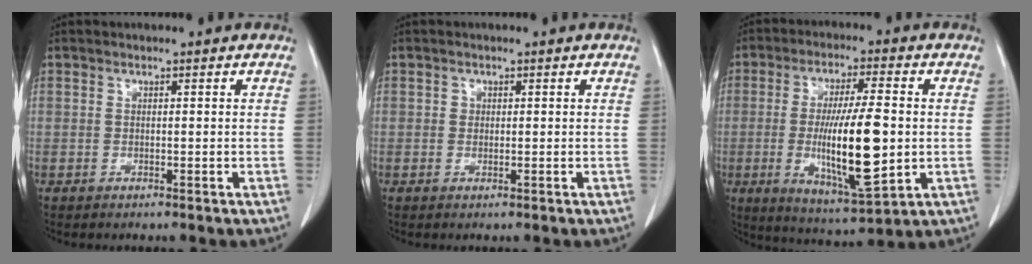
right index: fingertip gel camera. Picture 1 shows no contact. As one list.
[{"total": 0.5, "force": [0.1, 0.5, 0.1], "torque": [0.002, 0.002, 0.001]}, {"total": 14.9, "force": [-1.5, 2.5, 14.6], "torque": [-0.264, -0.015, -0.018]}]